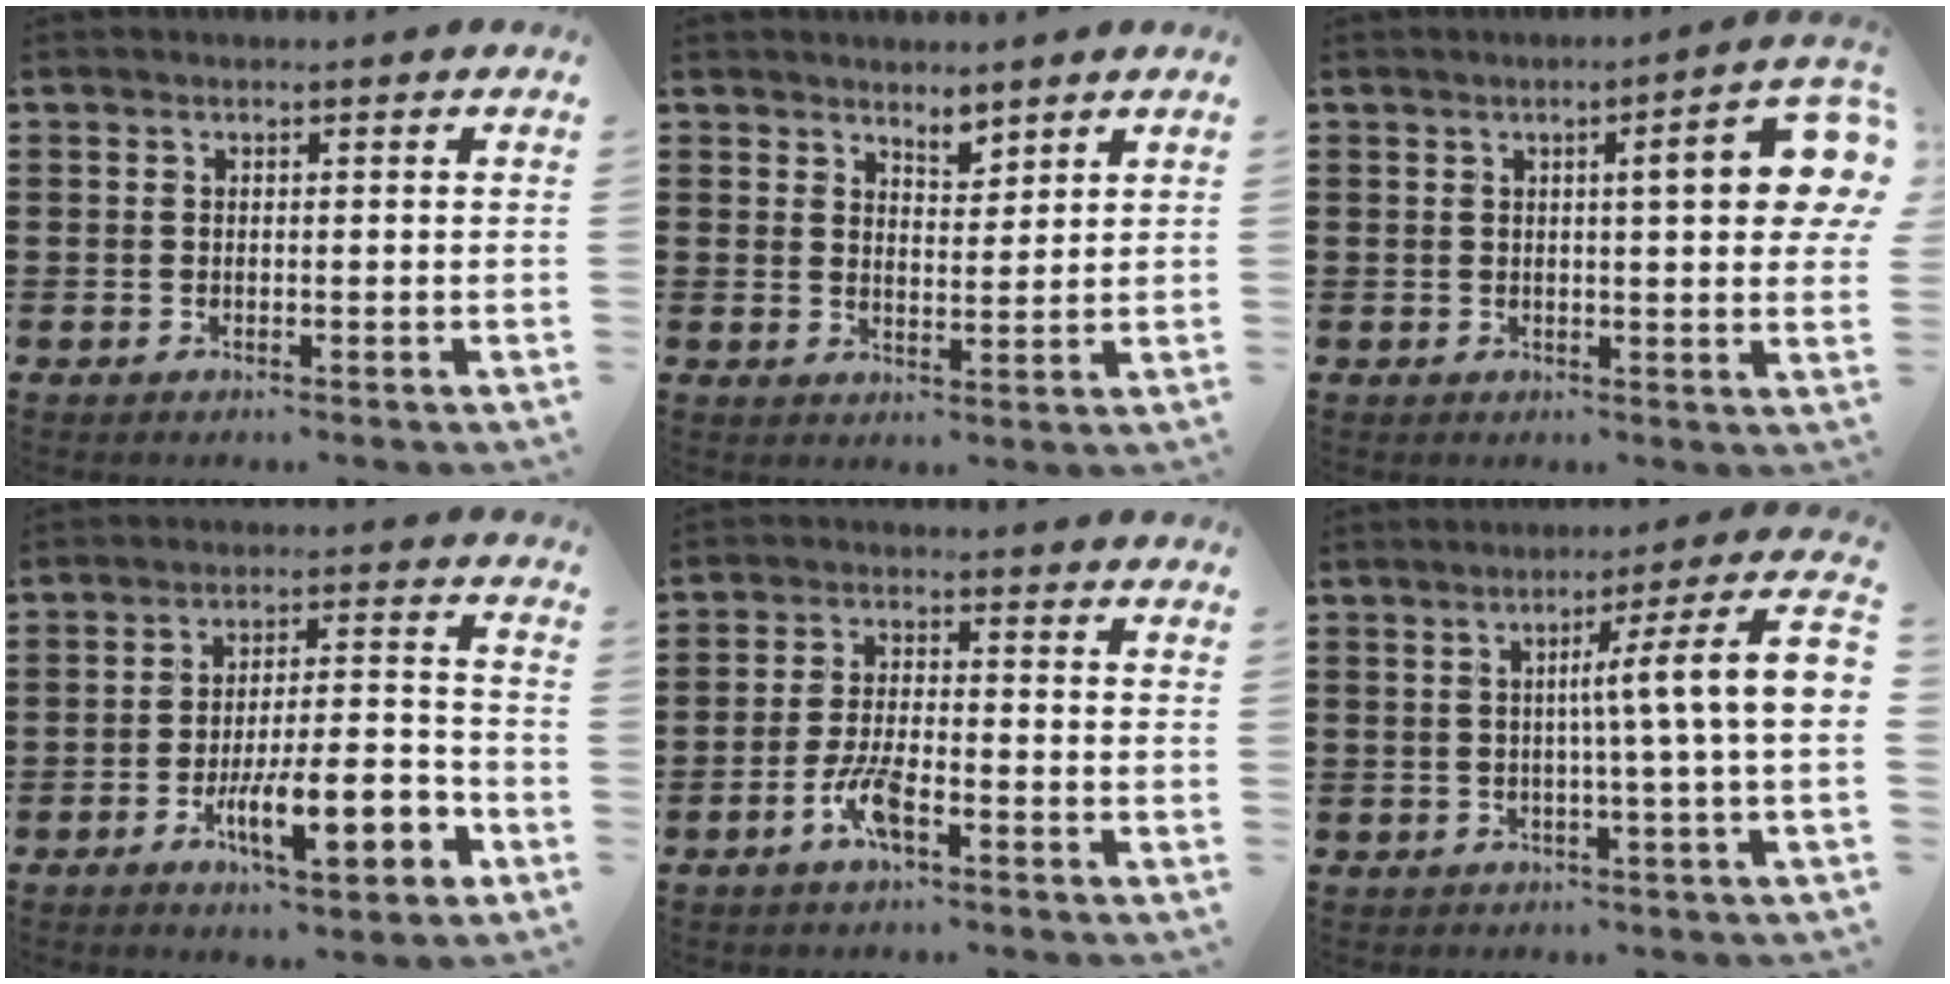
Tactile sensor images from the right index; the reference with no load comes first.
{"total": 3.1, "force": [2.9, 1.0, 0.3], "torque": [-0.006, -0.004, 0.053]}
{"total": 8.4, "force": [2.2, 1.3, 8.0], "torque": [-0.119, -0.007, 0.030]}
{"total": 12.0, "force": [-5.2, 3.6, 10.2], "torque": [-0.157, 0.004, -0.088]}
{"total": 5.4, "force": [-3.0, 1.4, 4.3], "torque": [-0.105, -0.005, -0.061]}
{"total": 7.8, "force": [0.2, -1.0, 7.7], "torque": [-0.125, -0.017, -0.007]}